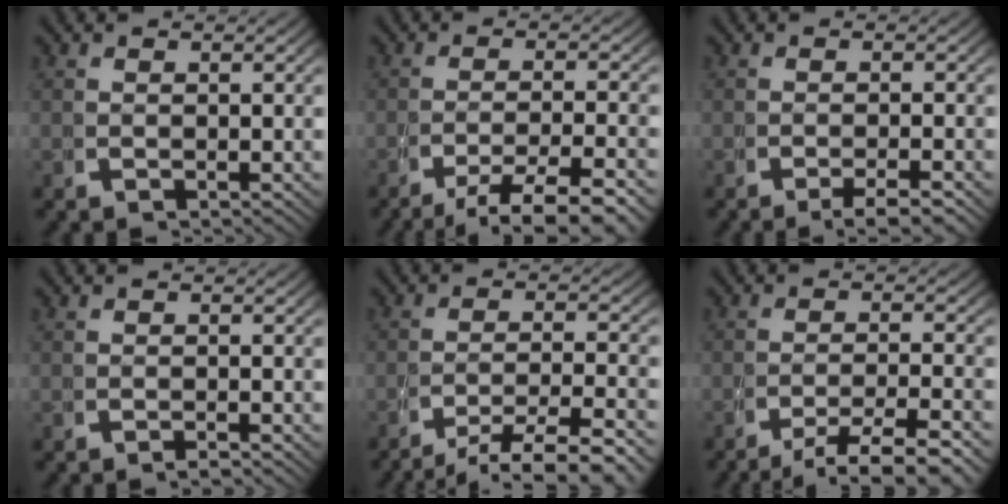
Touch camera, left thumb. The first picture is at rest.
{"total": 5.9, "force": [-3.6, 2.3, 4.1], "torque": [-0.064, -0.011, -0.048]}
{"total": 2.7, "force": [-2.0, 0.5, 1.7], "torque": [-0.030, 0.000, -0.034]}
{"total": 0.7, "force": [-0.7, 0.1, 0.3], "torque": [-0.003, 0.003, -0.016]}
{"total": 5.8, "force": [-3.5, 2.4, 3.9], "torque": [-0.060, -0.012, -0.049]}
{"total": 5.2, "force": [-3.2, 2.0, 3.6], "torque": [-0.056, -0.010, -0.044]}